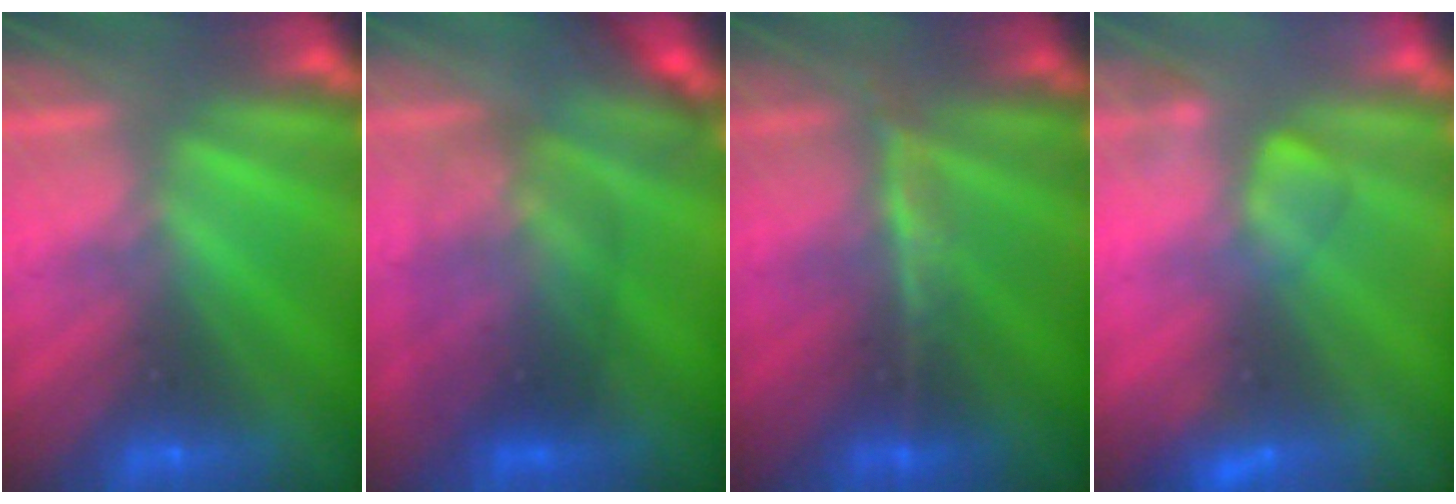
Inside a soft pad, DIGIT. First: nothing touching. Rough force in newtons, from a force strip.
{"total": 2.7}
{"total": 2.4}
{"total": 2.5}